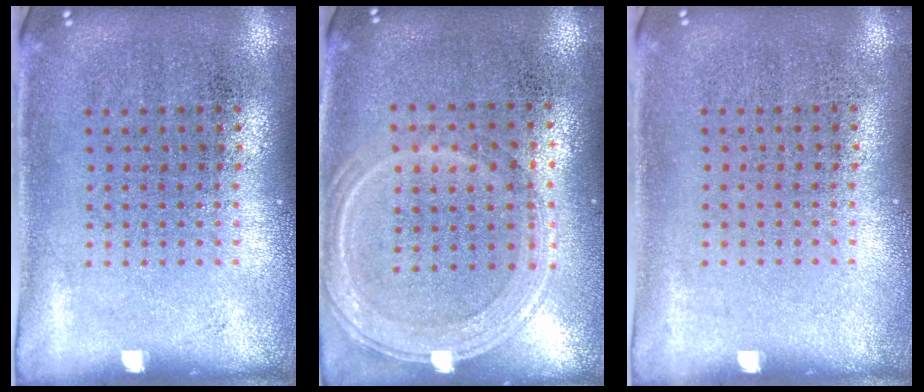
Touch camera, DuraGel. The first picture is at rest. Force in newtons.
{"total": 1.2, "press": 1.2, "slide": 0.3}
{"total": 0.0}